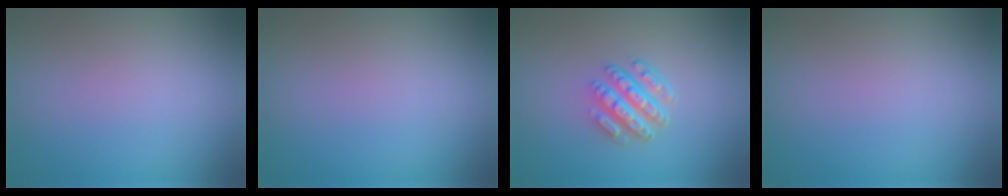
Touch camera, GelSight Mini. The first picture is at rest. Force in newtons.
{"total": 0.0}
{"total": 4.6, "press": 3.3, "slide": 3.2}
{"total": 0.0}